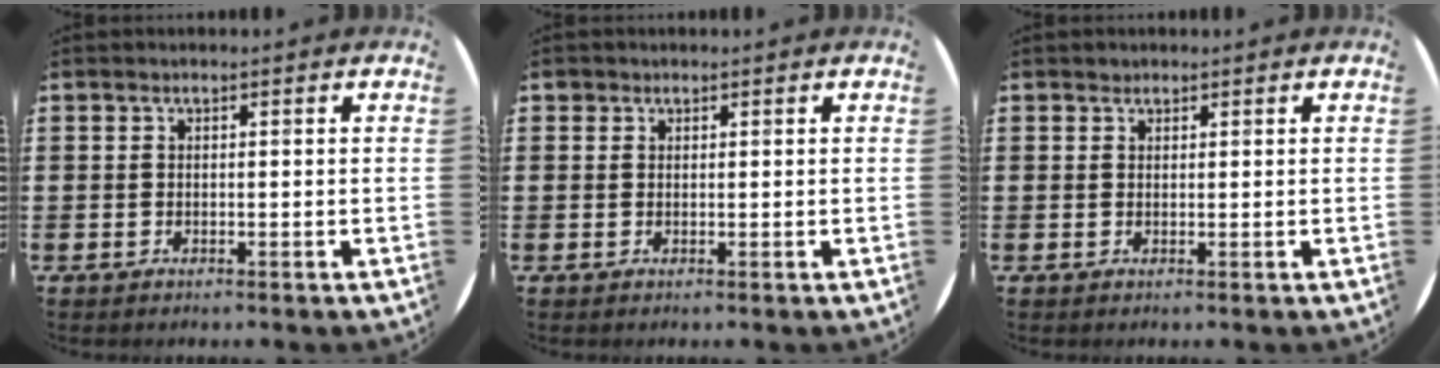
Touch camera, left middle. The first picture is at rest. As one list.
[{"total": 0.6, "force": [0.5, 0.4, -0.1], "torque": [0.010, 0.001, 0.007]}, {"total": 0.9, "force": [0.9, 0.4, -0.1], "torque": [0.001, 0.002, 0.017]}]